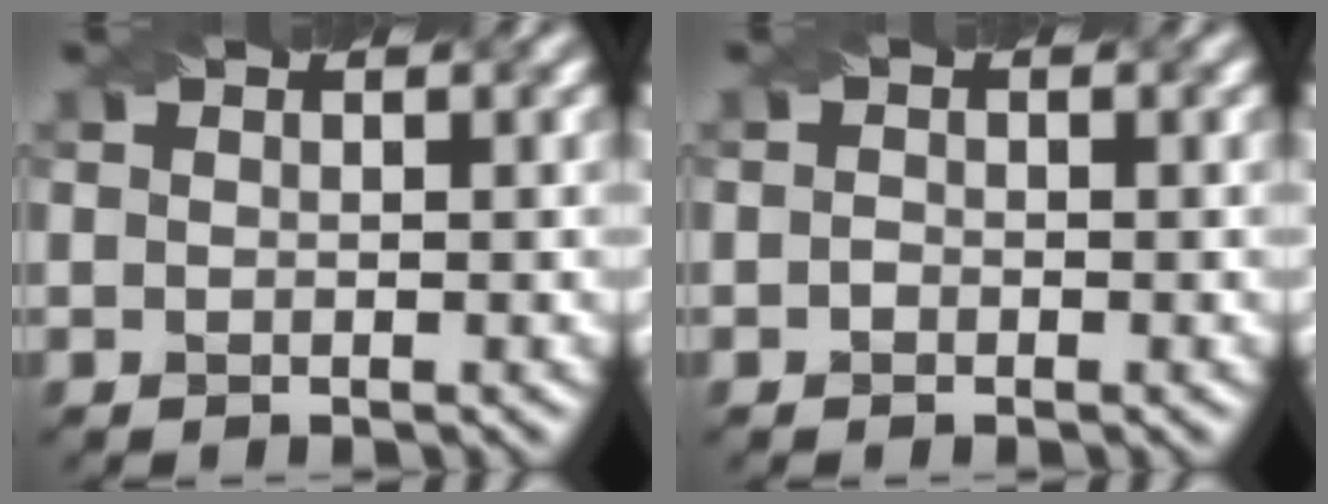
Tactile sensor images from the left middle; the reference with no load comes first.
{"total": 0.5, "force": [-0.3, 0.4, 0.1], "torque": [-0.003, -0.002, -0.005]}